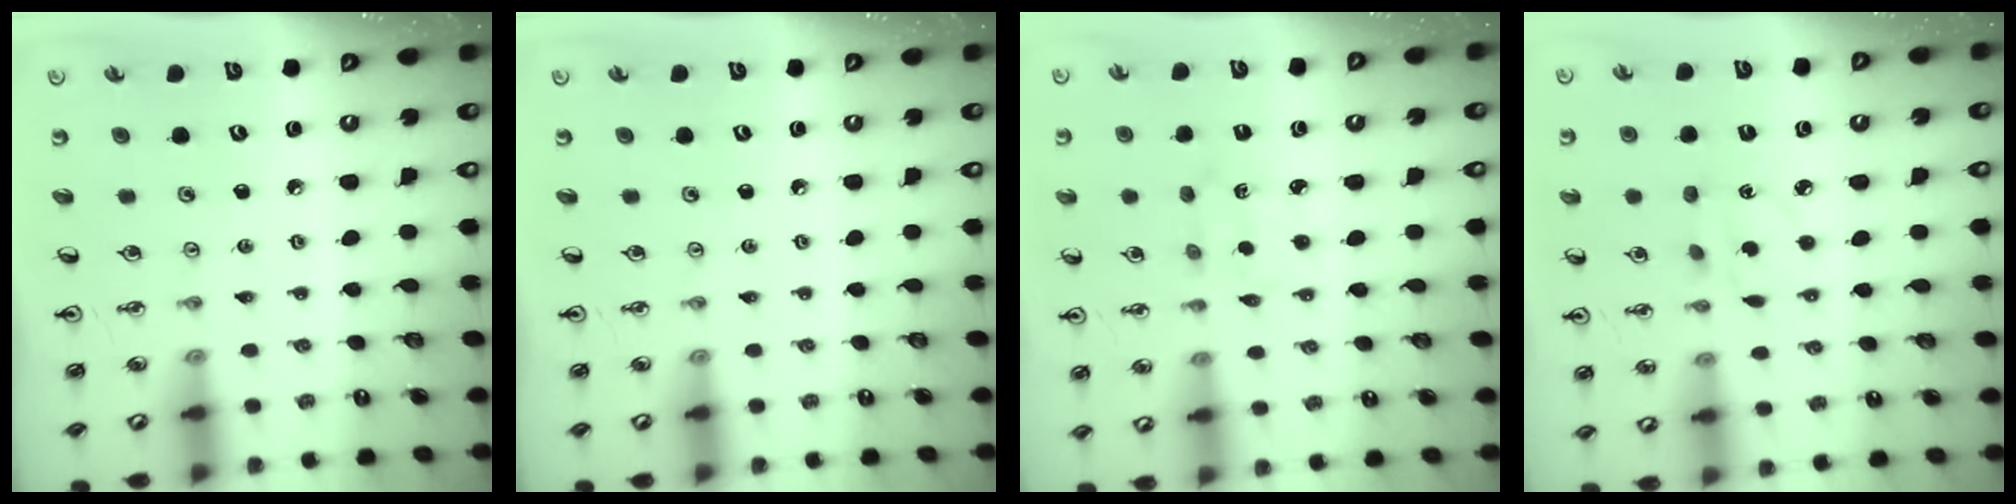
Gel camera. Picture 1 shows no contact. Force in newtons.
{"total": 0.0}
{"total": 2.8, "press": 2.7, "slide": 0.6}
{"total": 3.7, "press": 3.6, "slide": 0.9}